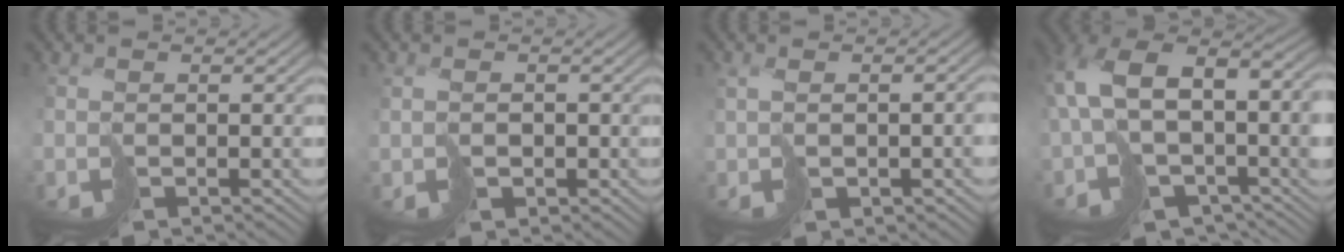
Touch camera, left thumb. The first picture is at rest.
{"total": 1.9, "force": [-0.1, 1.8, 0.6], "torque": [-0.012, 0.000, -0.003]}
{"total": 3.4, "force": [-0.3, 1.5, 3.0], "torque": [-0.055, -0.002, 0.008]}
{"total": 13.3, "force": [-0.8, 8.9, 9.9], "torque": [-0.221, -0.031, 0.029]}